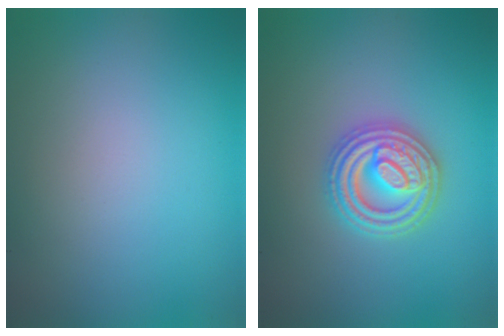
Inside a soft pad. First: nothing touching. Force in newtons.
{"total": 4.8, "press": 4.7, "slide": 0.7}